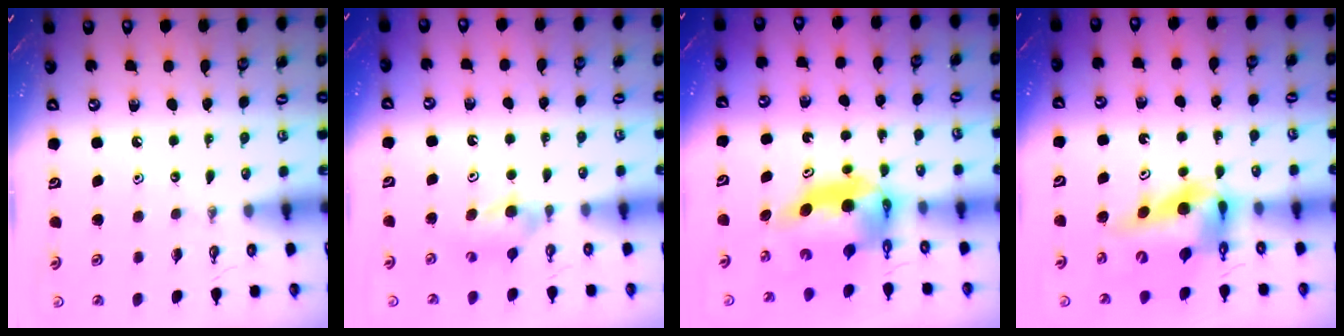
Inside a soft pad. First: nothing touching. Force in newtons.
{"total": 4.5, "press": 4.4, "slide": 0.9}
{"total": 6.2, "press": 6.2, "slide": 0.5}
{"total": 11.8, "press": 11.8, "slide": 1.1}